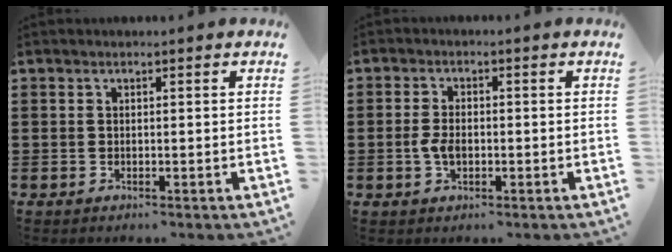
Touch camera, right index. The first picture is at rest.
{"total": 3.2, "force": [-0.6, 1.8, 2.6], "torque": [-0.065, -0.005, -0.014]}